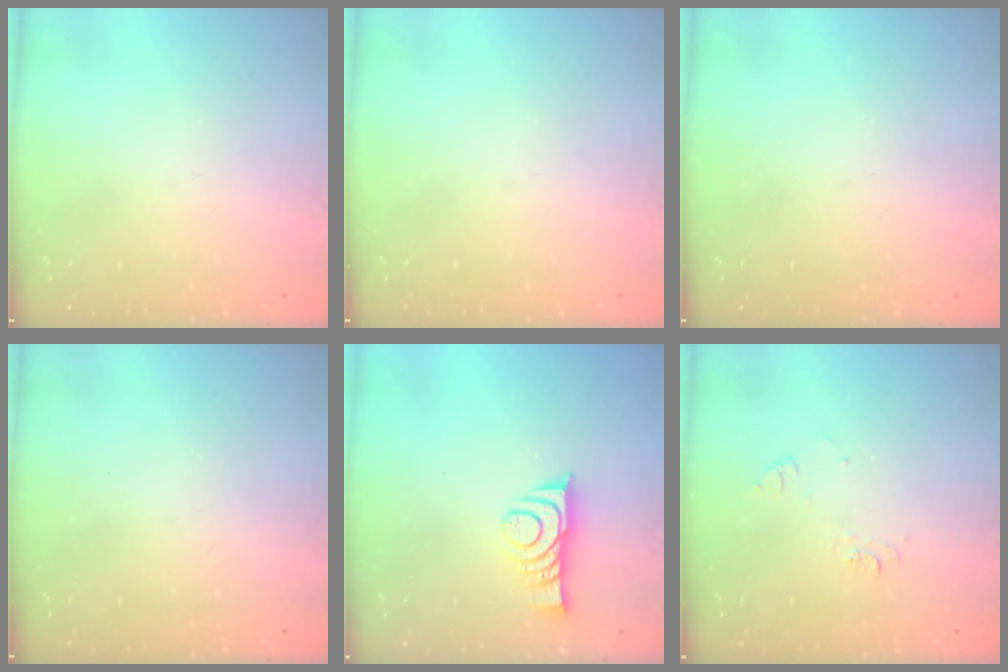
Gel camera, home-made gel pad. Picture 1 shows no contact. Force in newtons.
{"total": 0.0}
{"total": 0.0}
{"total": 2.1, "press": 2.0, "slide": 0.4}
{"total": 9.0, "press": 9.0, "slide": 0.7}
{"total": 6.2, "press": 6.2, "slide": 0.5}